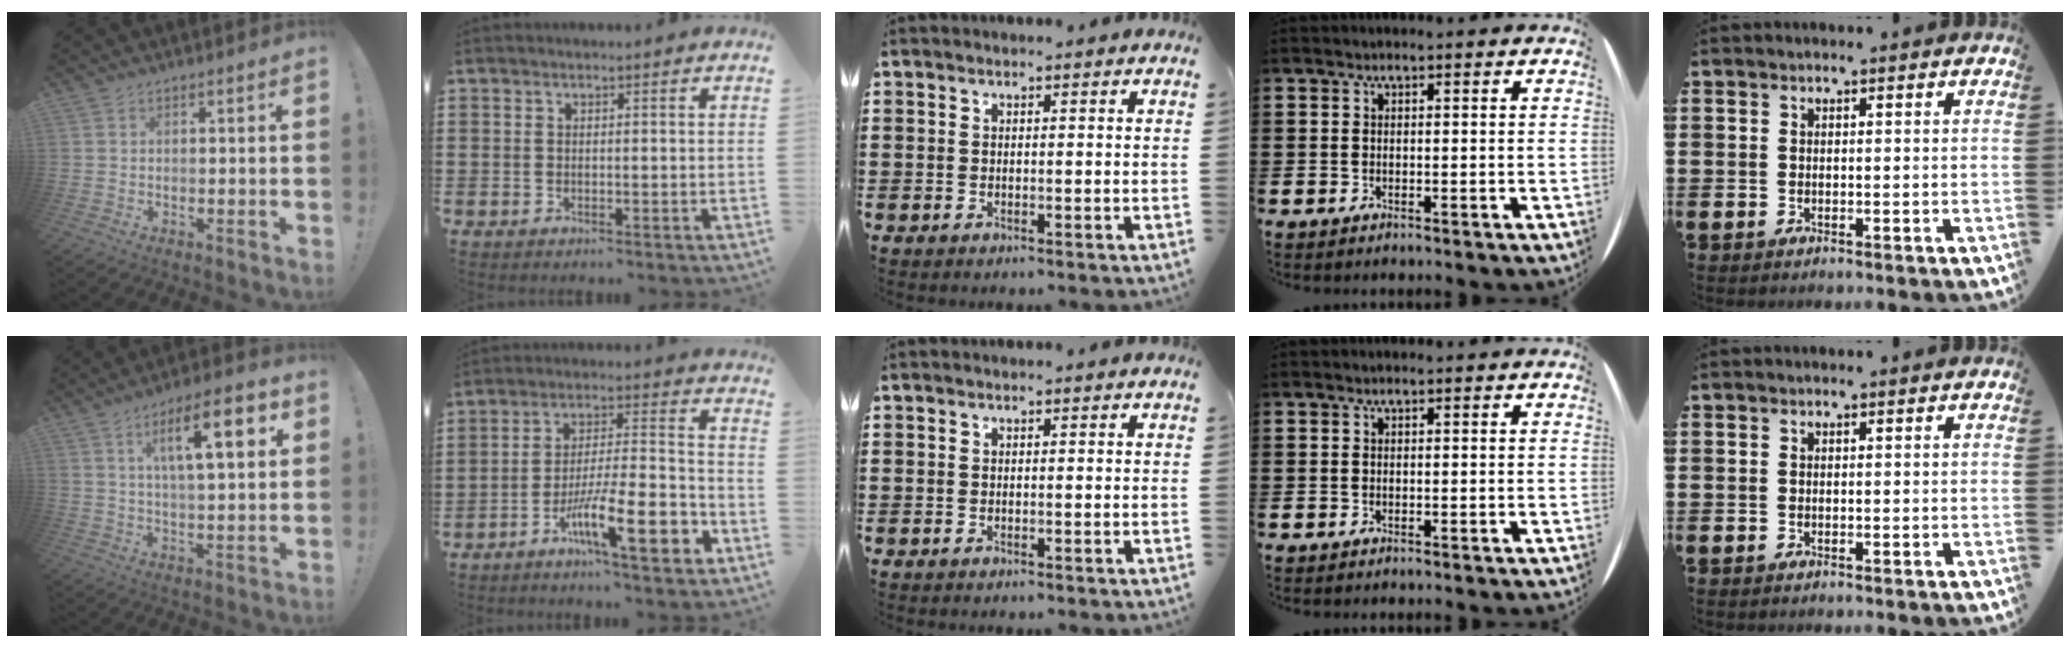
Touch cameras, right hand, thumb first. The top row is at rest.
{"thumb": {"total": 14.5, "force": [5.1, 4.0, 13.0], "torque": [-0.203, -0.002, 0.071]}, "index": {"total": 14.4, "force": [-7.2, 3.3, 12.0], "torque": [-0.206, 0.014, -0.119]}}